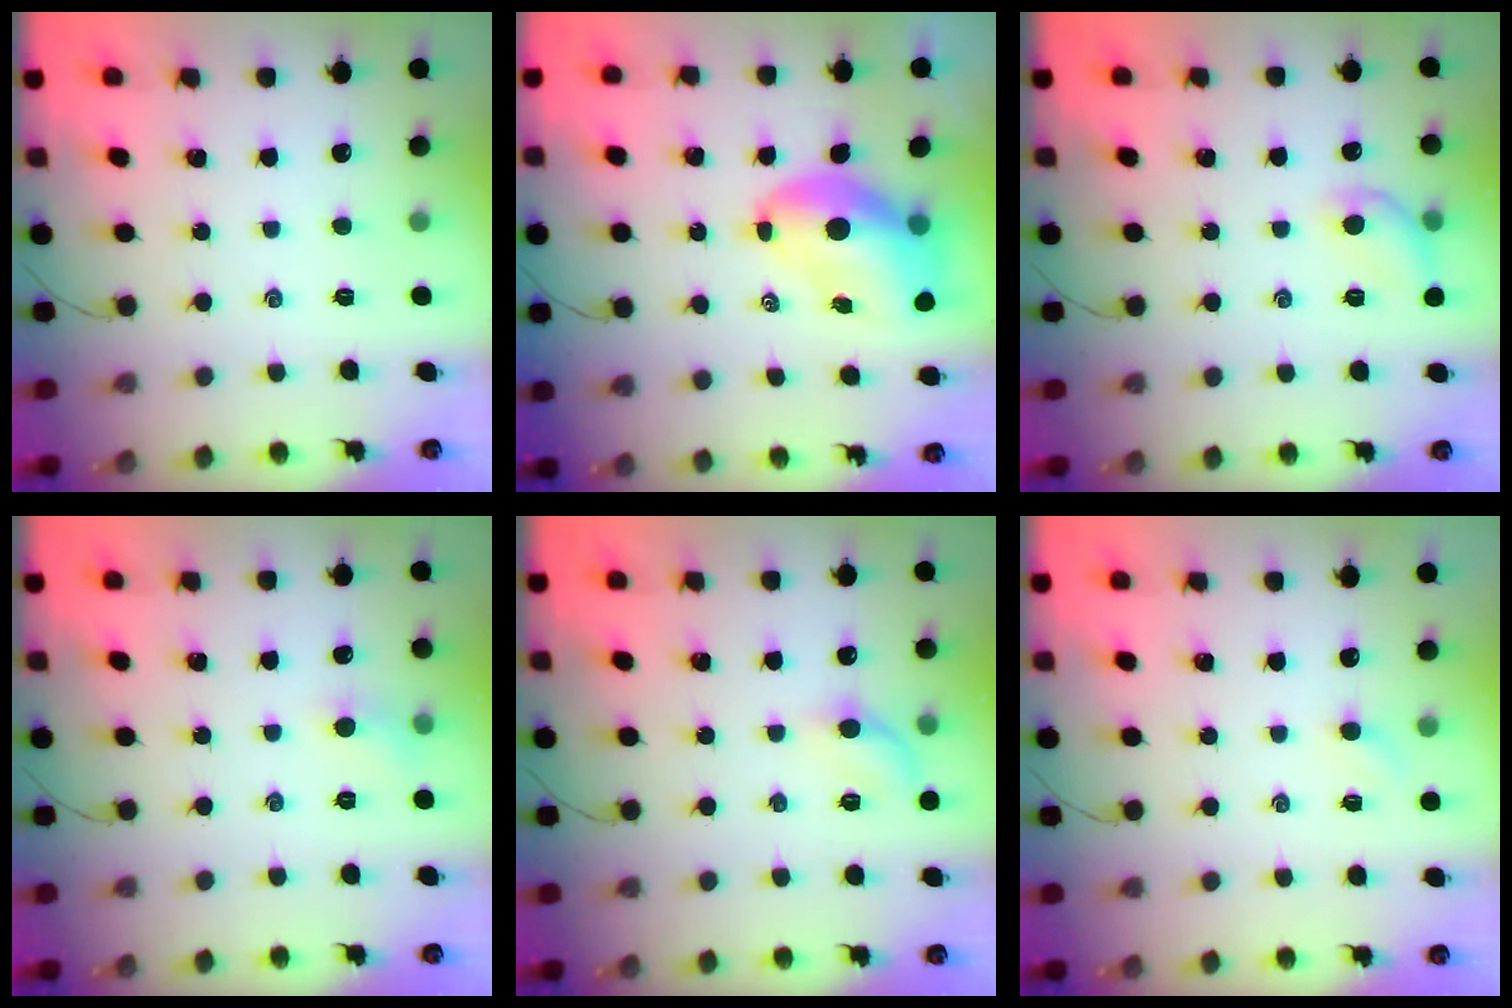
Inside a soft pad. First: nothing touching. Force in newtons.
{"total": 10.8, "press": 10.4, "slide": 3.2}
{"total": 8.2, "press": 8.2, "slide": 0.8}
{"total": 4.2, "press": 3.9, "slide": 1.4}
{"total": 6.2, "press": 6.1, "slide": 0.9}
{"total": 2.6, "press": 2.5, "slide": 0.8}